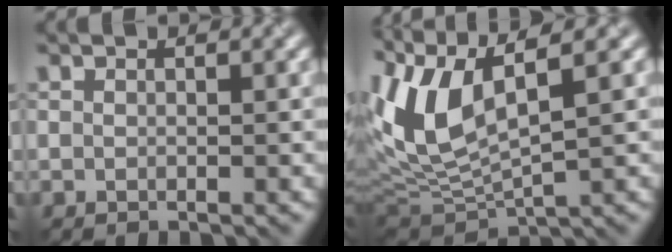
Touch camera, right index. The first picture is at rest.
{"total": 9.3, "force": [3.8, 3.5, 7.7], "torque": [-0.186, 0.013, 0.074]}